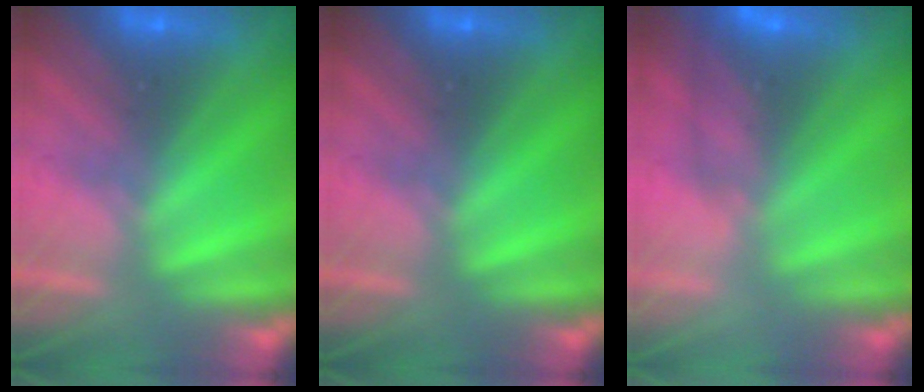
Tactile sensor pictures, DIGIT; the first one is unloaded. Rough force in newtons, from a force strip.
{"total": 0.0}
{"total": 4.7}